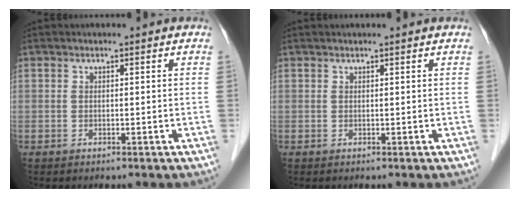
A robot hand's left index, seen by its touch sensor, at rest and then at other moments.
{"total": 1.3, "force": [1.2, -0.1, 0.4], "torque": [-0.007, 0.017, 0.021]}